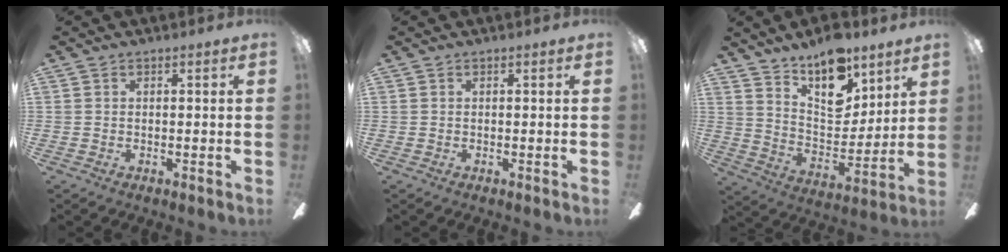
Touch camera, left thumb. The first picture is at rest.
{"total": 0.0}
{"total": 15.9, "force": [11.7, 7.4, 7.8], "torque": [-0.116, -0.077, 0.208]}